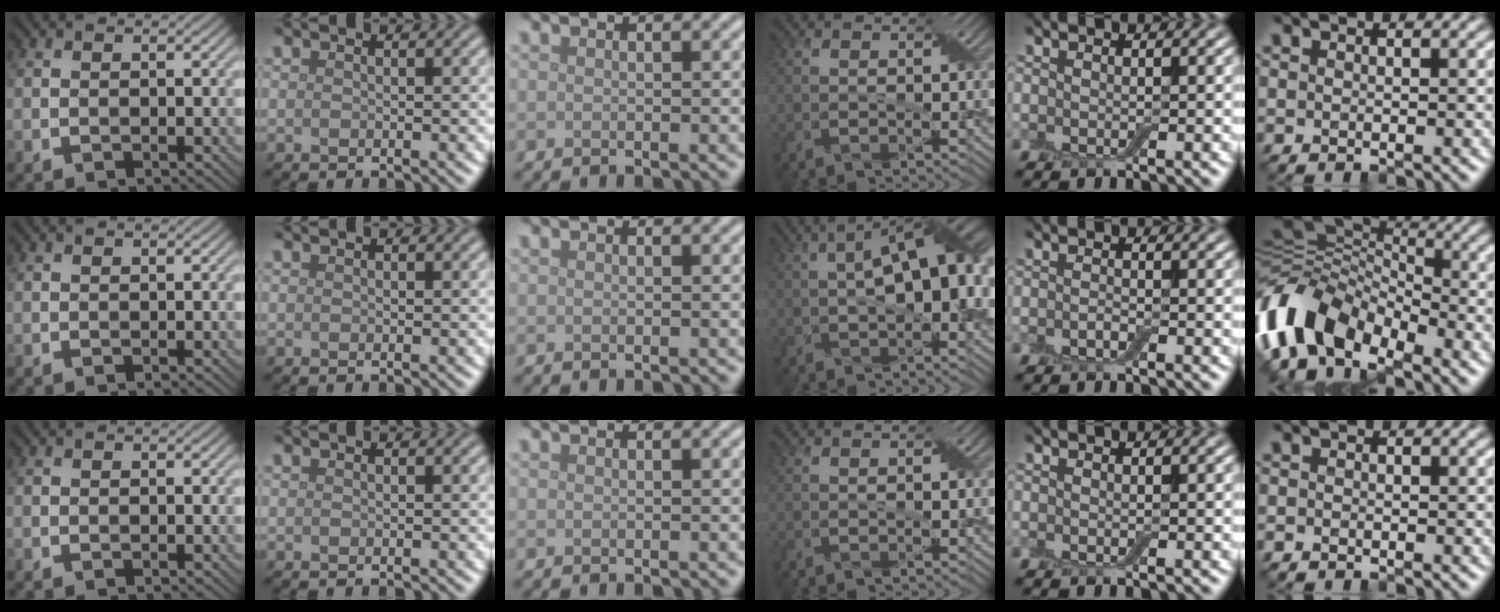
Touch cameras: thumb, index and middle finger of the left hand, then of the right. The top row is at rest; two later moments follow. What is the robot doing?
{"motion": "pour", "object": "bowl"}